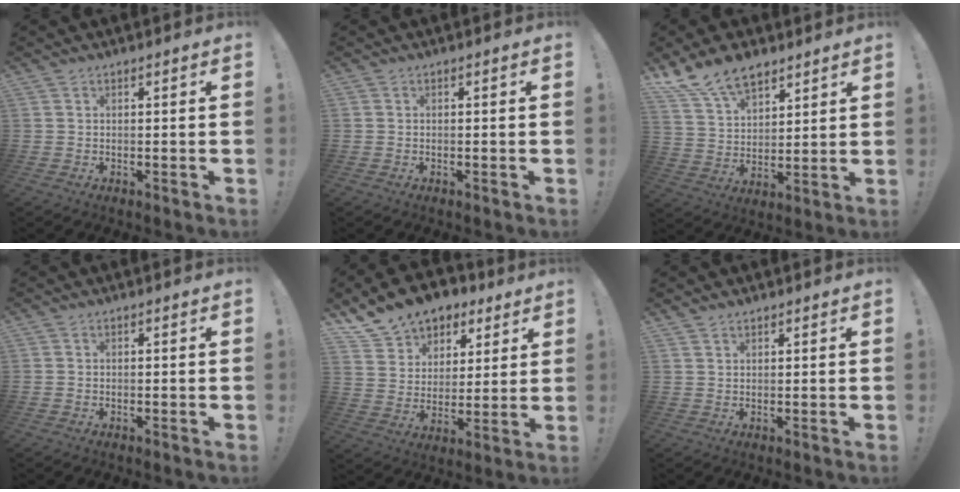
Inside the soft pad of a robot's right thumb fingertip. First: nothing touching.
{"total": 0.0}
{"total": 13.3, "force": [9.9, 6.9, 5.4], "torque": [-0.115, -0.054, 0.191]}
{"total": 0.0}
{"total": 13.2, "force": [9.7, 8.5, 3.0], "torque": [-0.057, -0.070, 0.185]}
{"total": 1.5, "force": [1.3, 0.8, 0.3], "torque": [-0.007, -0.004, 0.025]}